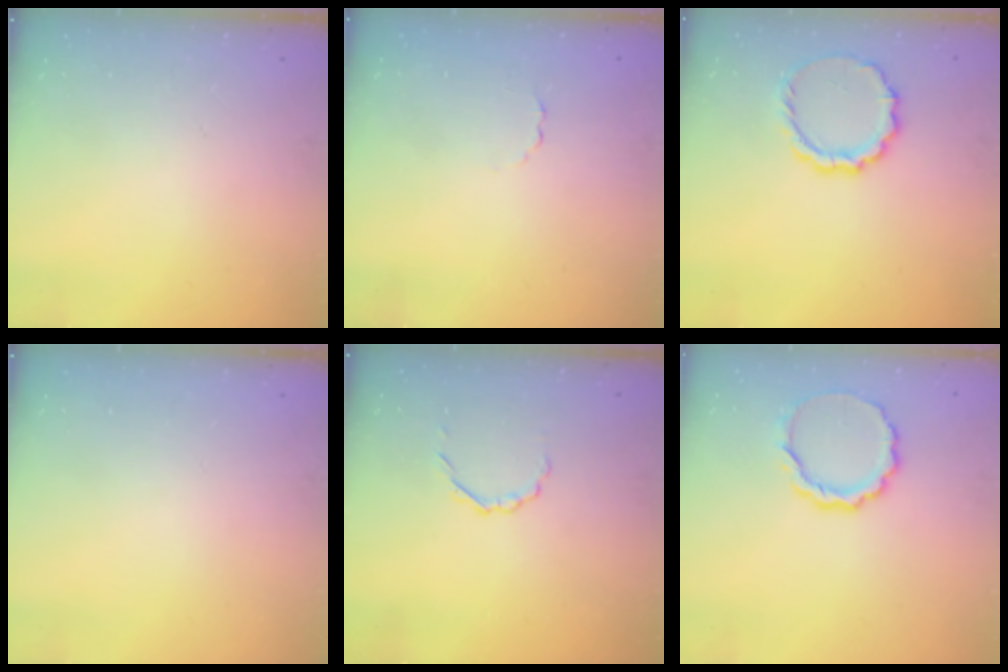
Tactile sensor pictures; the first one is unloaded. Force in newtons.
{"total": 1.4, "press": 1.3, "slide": 0.4}
{"total": 9.0, "press": 8.8, "slide": 2.2}
{"total": 0.0}
{"total": 2.2, "press": 2.1, "slide": 0.7}
{"total": 8.6, "press": 8.5, "slide": 1.2}